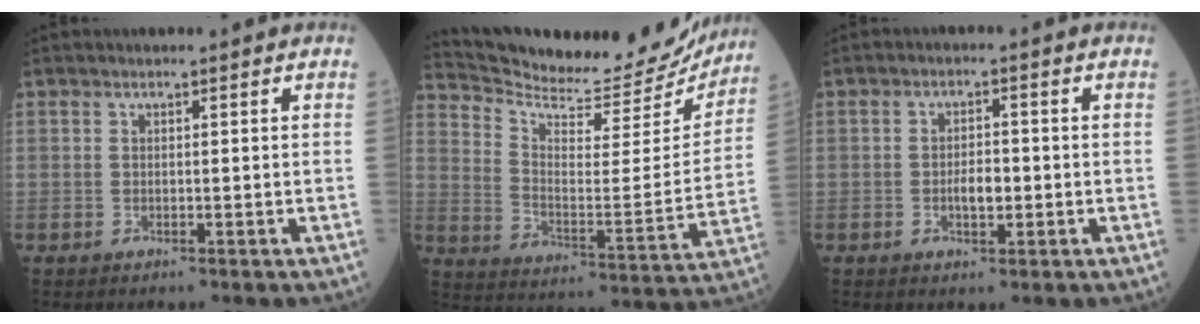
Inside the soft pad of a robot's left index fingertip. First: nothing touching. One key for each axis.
{"total": 22.9, "fx": 21.8, "fy": 3.9, "fz": 5.7, "tx": -0.098, "ty": -0.064, "tz": 0.298}
{"total": 2.9, "fx": -0.8, "fy": 1.3, "fz": 2.5, "tx": -0.044, "ty": 0.000, "tz": -0.014}